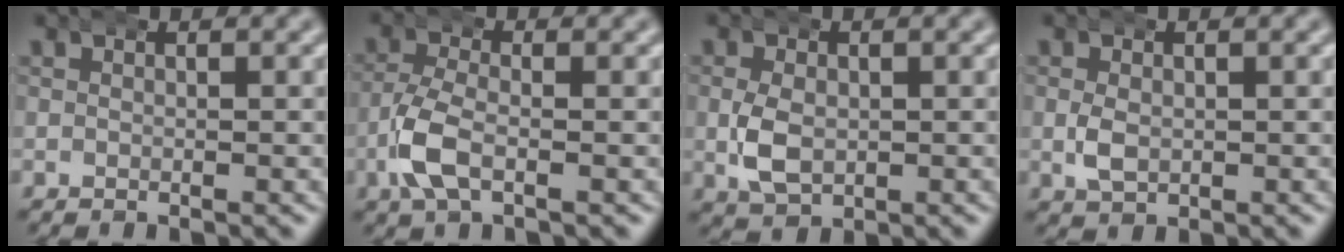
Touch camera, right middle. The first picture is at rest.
{"total": 4.1, "force": [-1.3, 2.0, 3.3], "torque": [-0.085, -0.008, -0.022]}
{"total": 3.6, "force": [-0.5, 2.6, 2.4], "torque": [-0.061, -0.009, 0.001]}
{"total": 2.0, "force": [-0.2, 1.4, 1.4], "torque": [-0.038, -0.008, 0.007]}